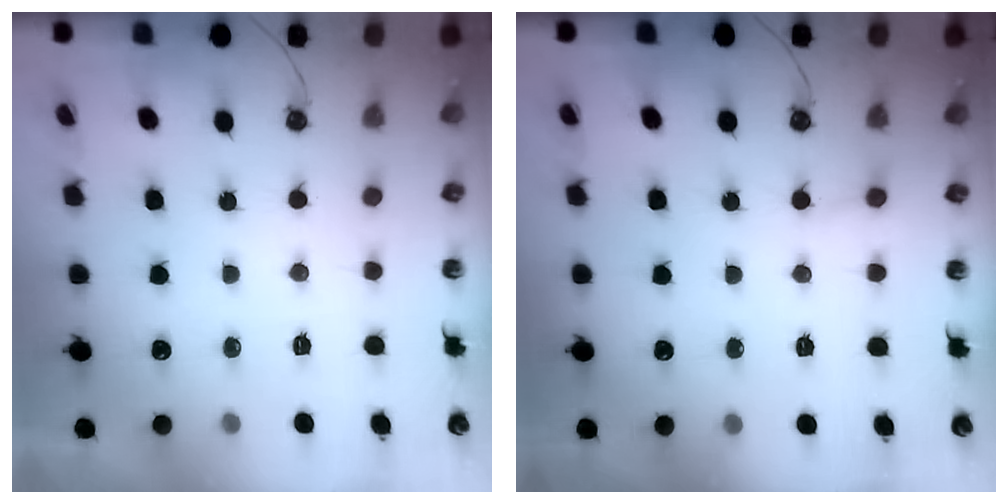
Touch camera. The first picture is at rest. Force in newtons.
{"total": 5.1, "press": 5.0, "slide": 0.5}